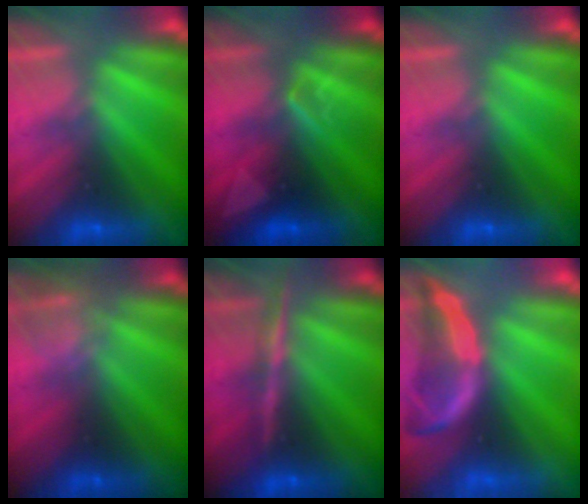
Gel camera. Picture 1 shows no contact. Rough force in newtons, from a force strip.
{"total": 2.4}
{"total": 0.0}
{"total": 2.4}
{"total": 5.8}
{"total": 1.9}